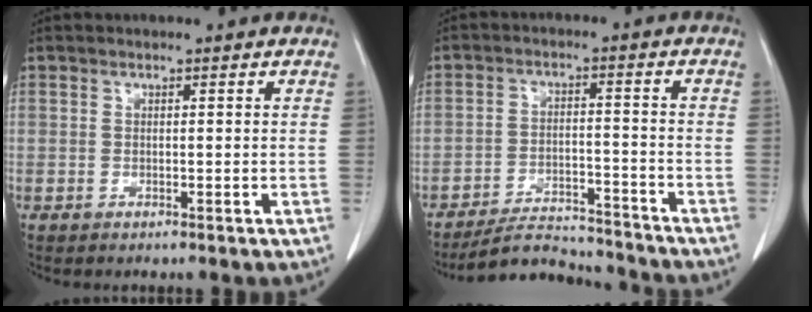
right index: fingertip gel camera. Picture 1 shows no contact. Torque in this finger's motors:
{"motor_torque": [-1.08, -0.80, -0.27, -0.15]}